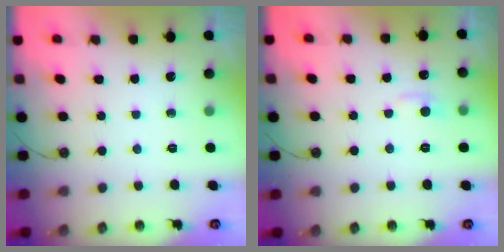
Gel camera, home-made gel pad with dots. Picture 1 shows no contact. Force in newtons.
{"total": 1.2, "press": 0.9, "slide": 0.8}